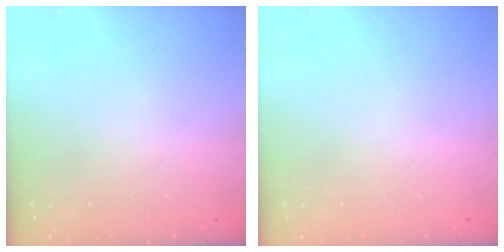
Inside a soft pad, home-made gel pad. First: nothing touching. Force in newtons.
{"total": 0.0}